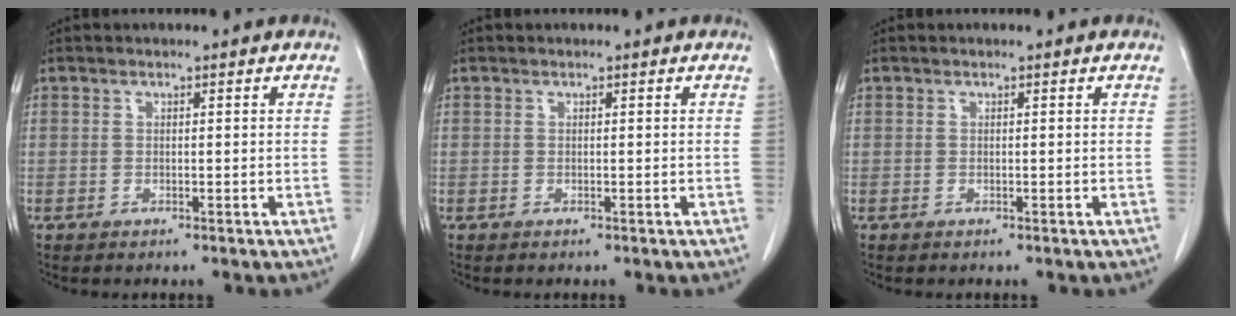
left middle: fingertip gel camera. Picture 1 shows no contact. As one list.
[{"total": 0.0}, {"total": 0.0}]